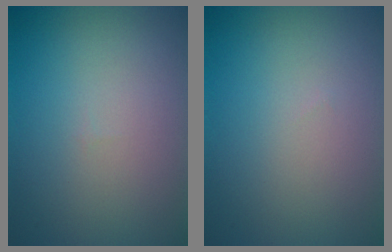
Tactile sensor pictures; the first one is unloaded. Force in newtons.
{"total": 0.0}